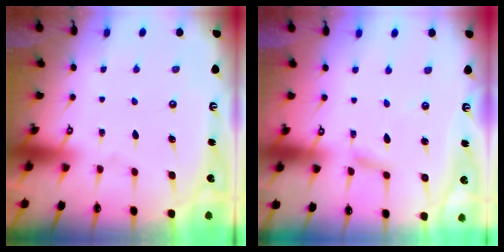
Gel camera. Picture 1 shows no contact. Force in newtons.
{"total": 2.8, "press": 2.8, "slide": 0.3}